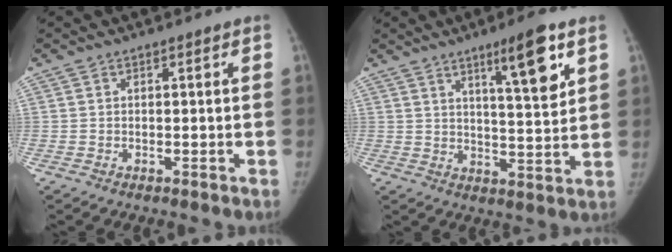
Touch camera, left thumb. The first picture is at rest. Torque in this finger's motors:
{"motor_torque": [0.51, -0.20, 0.95, -0.79, 0.17]}